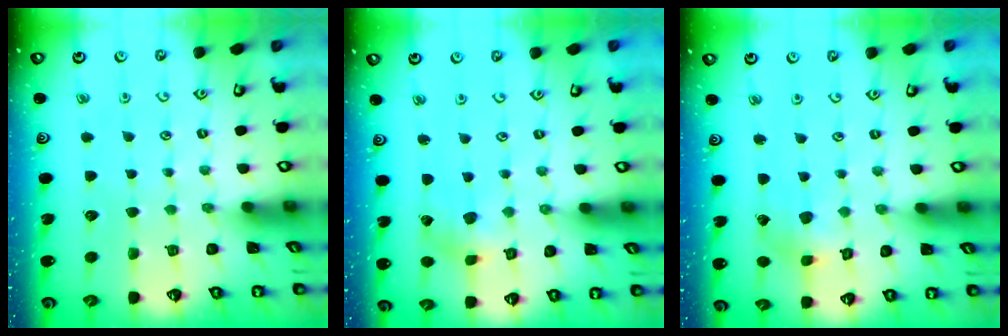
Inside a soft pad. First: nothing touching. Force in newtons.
{"total": 1.7, "press": 1.7, "slide": 0.2}
{"total": 3.0, "press": 3.0, "slide": 0.2}